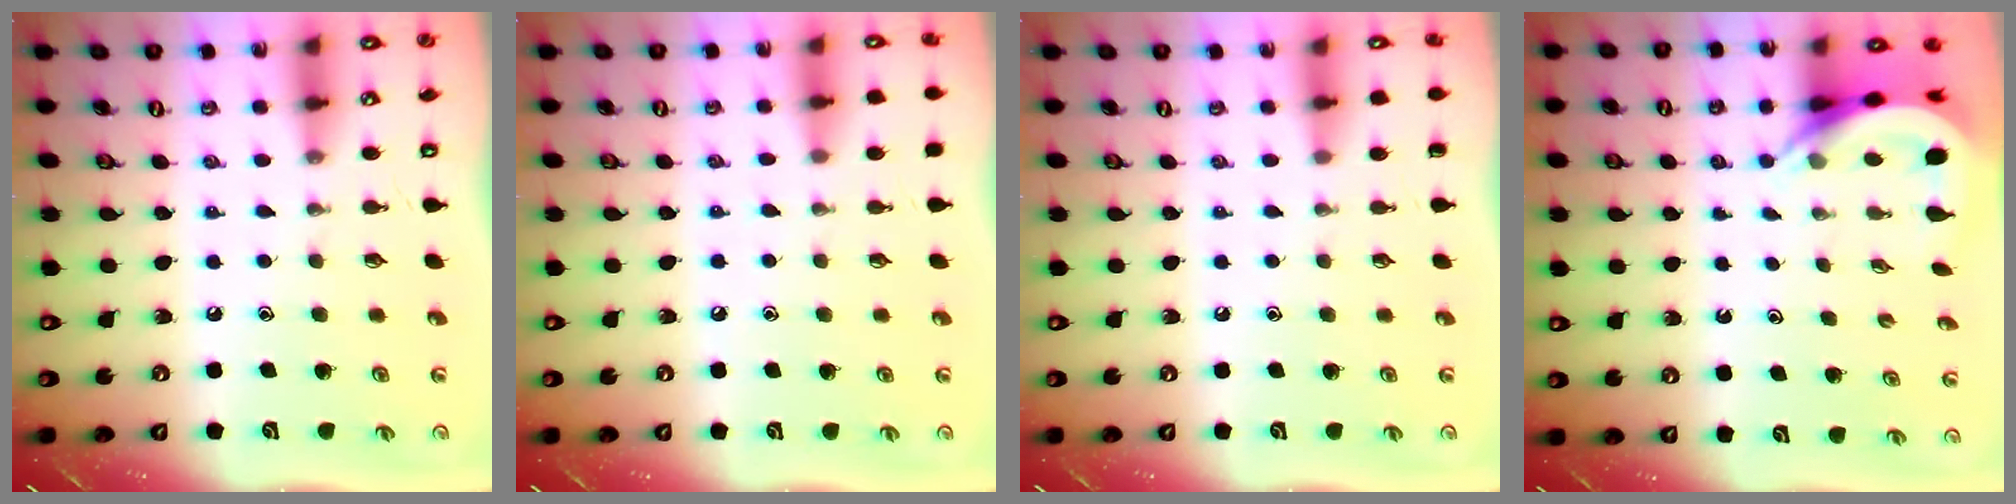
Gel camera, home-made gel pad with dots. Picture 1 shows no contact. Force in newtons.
{"total": 2.9, "press": 2.9, "slide": 0.4}
{"total": 0.0}
{"total": 5.1, "press": 5.0, "slide": 0.6}